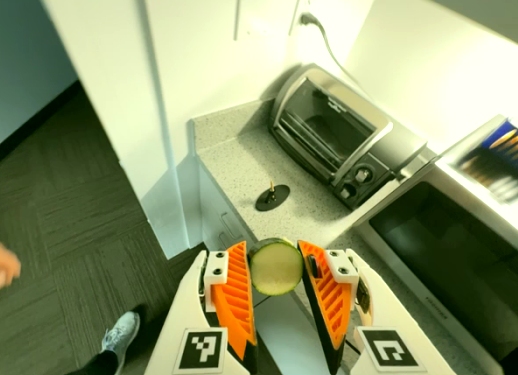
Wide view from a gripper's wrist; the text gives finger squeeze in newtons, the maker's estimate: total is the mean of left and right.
{"total": 9.0, "left": 8.5, "right": 9.5}